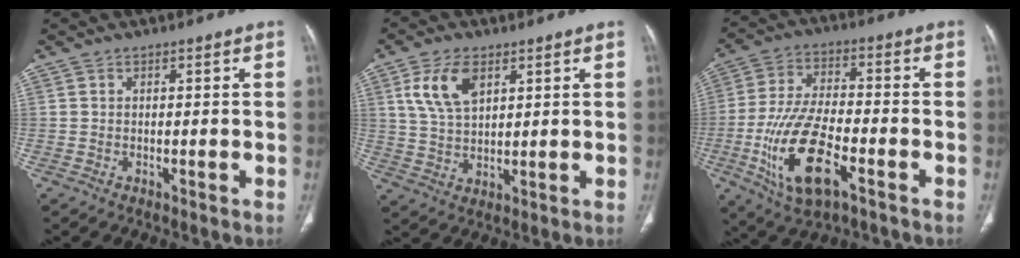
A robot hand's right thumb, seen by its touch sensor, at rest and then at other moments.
{"total": 8.8, "force": [3.8, 4.8, 6.3], "torque": [-0.117, -0.011, 0.078]}
{"total": 16.1, "force": [-6.3, 6.6, 13.3], "torque": [-0.263, 0.015, -0.109]}